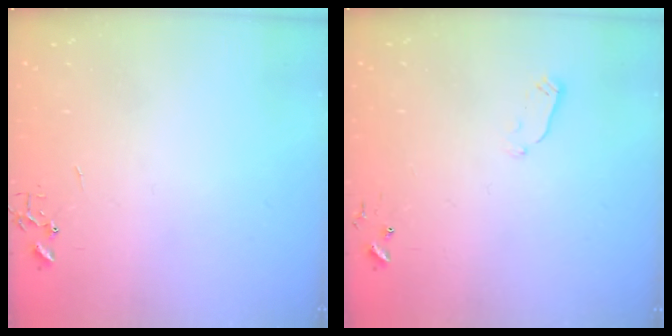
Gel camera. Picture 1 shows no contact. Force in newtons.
{"total": 2.9, "press": 2.9, "slide": 0.4}